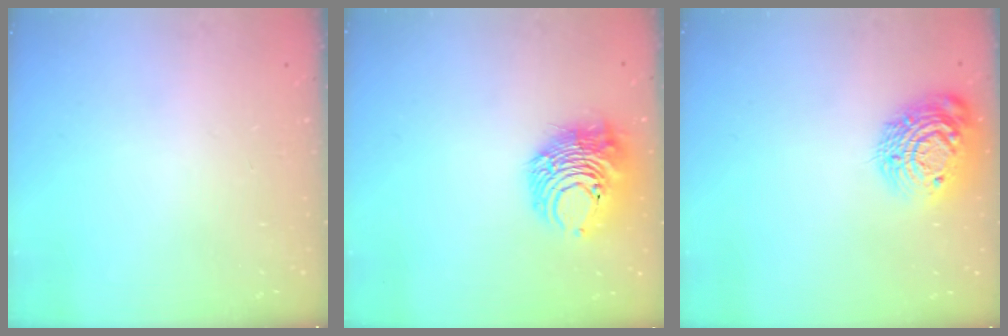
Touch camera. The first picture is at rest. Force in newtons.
{"total": 11.4, "press": 11.3, "slide": 0.6}
{"total": 15.6, "press": 15.5, "slide": 1.1}